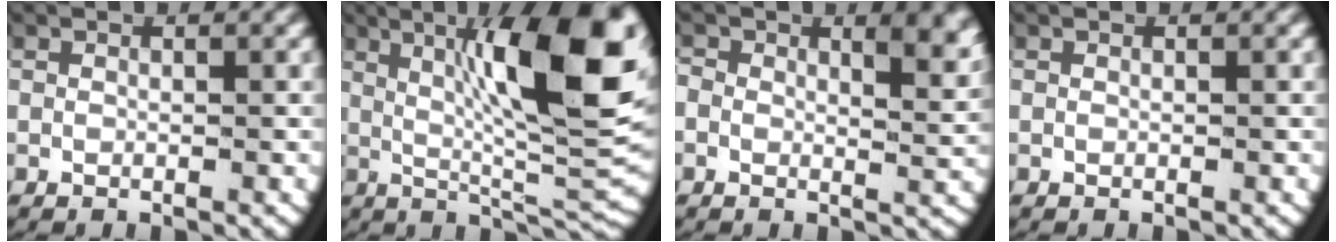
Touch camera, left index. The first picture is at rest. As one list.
[{"total": 15.1, "force": [3.9, 5.0, 13.7], "torque": [-0.195, 0.002, 0.058]}, {"total": 3.6, "force": [1.5, 1.7, 2.8], "torque": [-0.047, -0.007, 0.022]}, {"total": 0.0}]